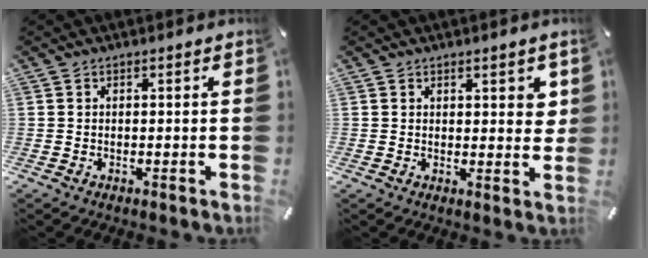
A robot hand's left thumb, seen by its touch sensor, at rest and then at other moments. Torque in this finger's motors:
{"motor_torque": [0.13, -0.11, 0.05, -0.04, 0.00]}